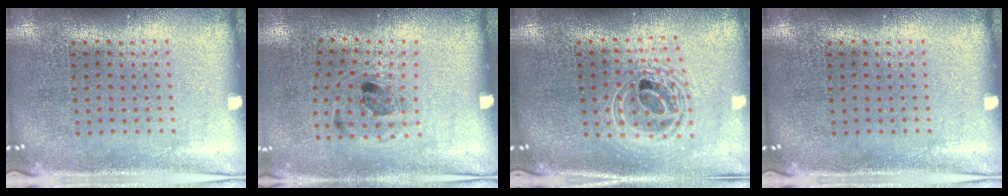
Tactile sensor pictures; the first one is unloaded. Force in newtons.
{"total": 1.2, "press": 0.7, "slide": 0.9}
{"total": 2.0, "press": 1.5, "slide": 1.3}
{"total": 0.0}